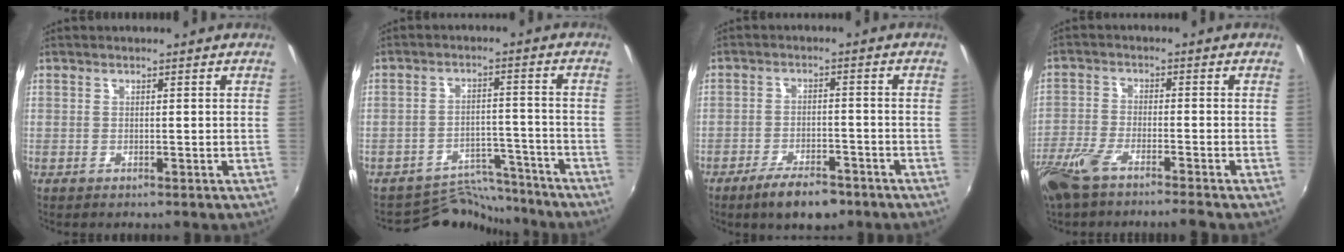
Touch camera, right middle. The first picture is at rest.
{"total": 8.7, "force": [-8.3, 2.4, -0.6], "torque": [0.002, 0.023, -0.127]}
{"total": 8.1, "force": [-6.0, 2.9, 4.6], "torque": [-0.104, -0.011, -0.096]}
{"total": 8.9, "force": [-6.9, 1.3, 5.4], "torque": [-0.135, -0.027, -0.135]}